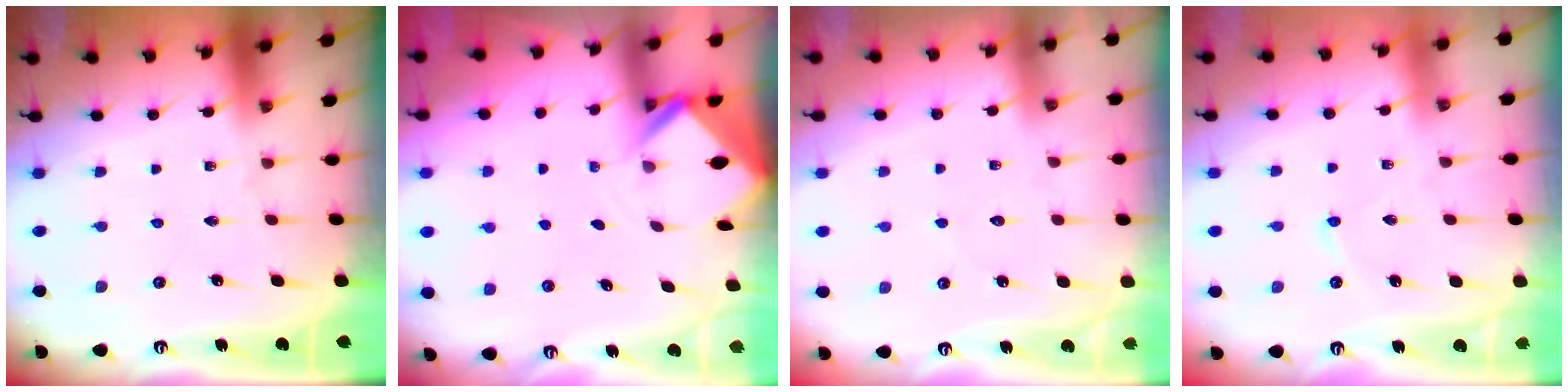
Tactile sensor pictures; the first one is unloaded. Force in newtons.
{"total": 2.7, "press": 2.7, "slide": 0.2}
{"total": 4.2, "press": 4.2, "slide": 0.5}
{"total": 2.2, "press": 2.2, "slide": 0.2}